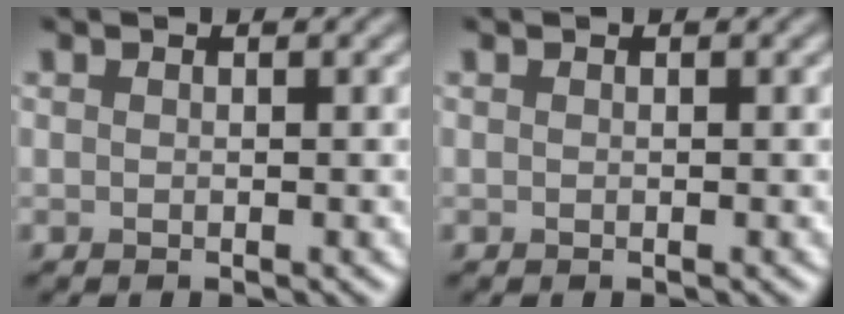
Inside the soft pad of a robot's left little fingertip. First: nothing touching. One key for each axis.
{"total": 0.0}